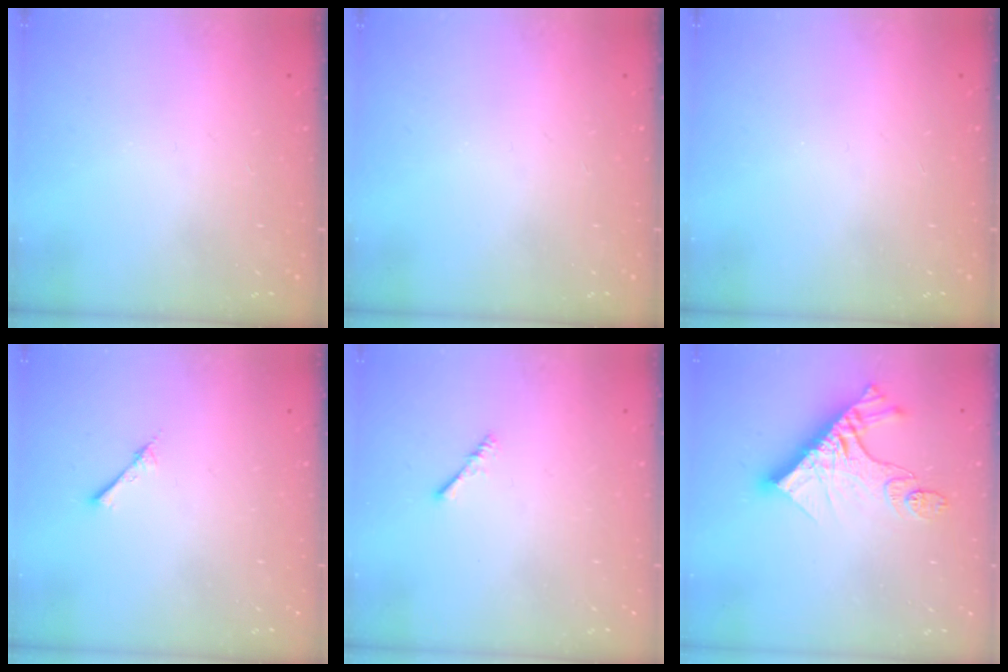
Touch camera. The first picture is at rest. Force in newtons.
{"total": 0.0}
{"total": 0.0}
{"total": 2.8, "press": 2.8, "slide": 0.3}
{"total": 1.5, "press": 1.4, "slide": 0.3}
{"total": 16.9, "press": 16.8, "slide": 1.6}